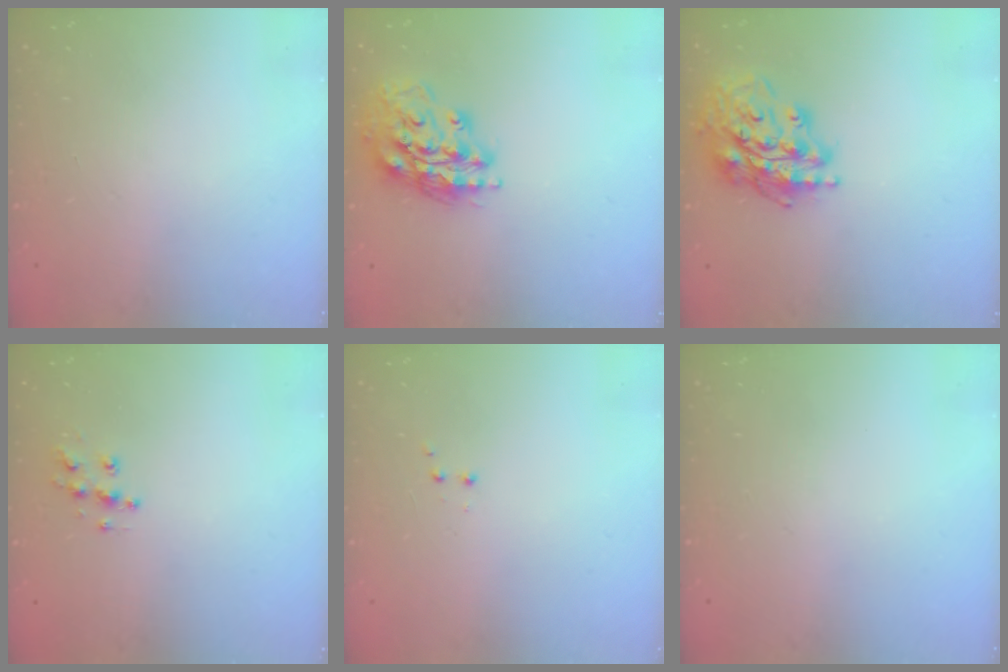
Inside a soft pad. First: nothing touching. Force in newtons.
{"total": 15.9, "press": 15.7, "slide": 2.2}
{"total": 17.5, "press": 17.4, "slide": 1.8}
{"total": 7.5, "press": 7.5, "slide": 0.1}
{"total": 2.0, "press": 1.8, "slide": 0.9}
{"total": 0.0}